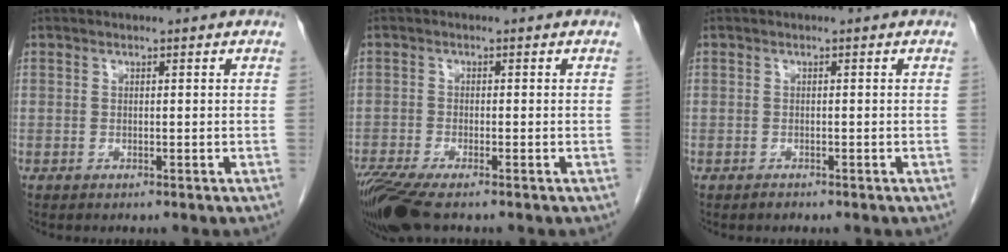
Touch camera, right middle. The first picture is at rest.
{"total": 7.0, "force": [-5.3, 0.9, 4.5], "torque": [-0.083, -0.019, -0.099]}
{"total": 0.5, "force": [-0.5, 0.2, 0.1], "torque": [-0.006, -0.001, -0.008]}